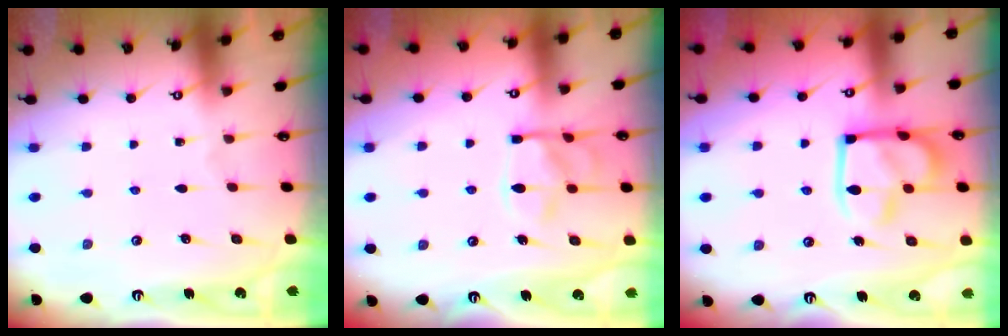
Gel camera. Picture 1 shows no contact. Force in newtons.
{"total": 12.8, "press": 12.7, "slide": 1.4}
{"total": 14.7, "press": 14.6, "slide": 1.6}